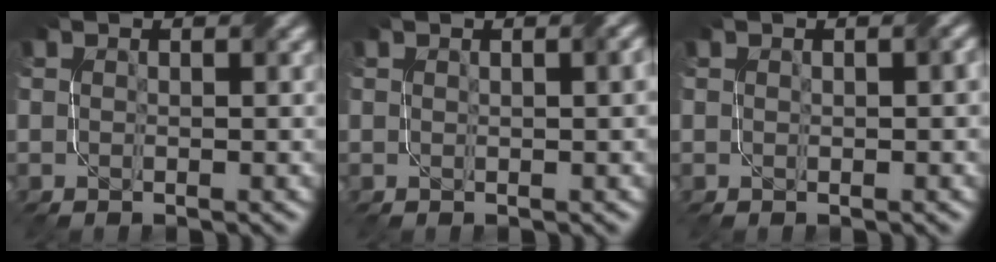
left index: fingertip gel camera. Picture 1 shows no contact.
{"total": 2.0, "force": [0.6, 0.6, 1.8], "torque": [-0.015, 0.004, 0.004]}
{"total": 1.0, "force": [0.2, 0.2, 1.0], "torque": [-0.013, 0.005, 0.003]}